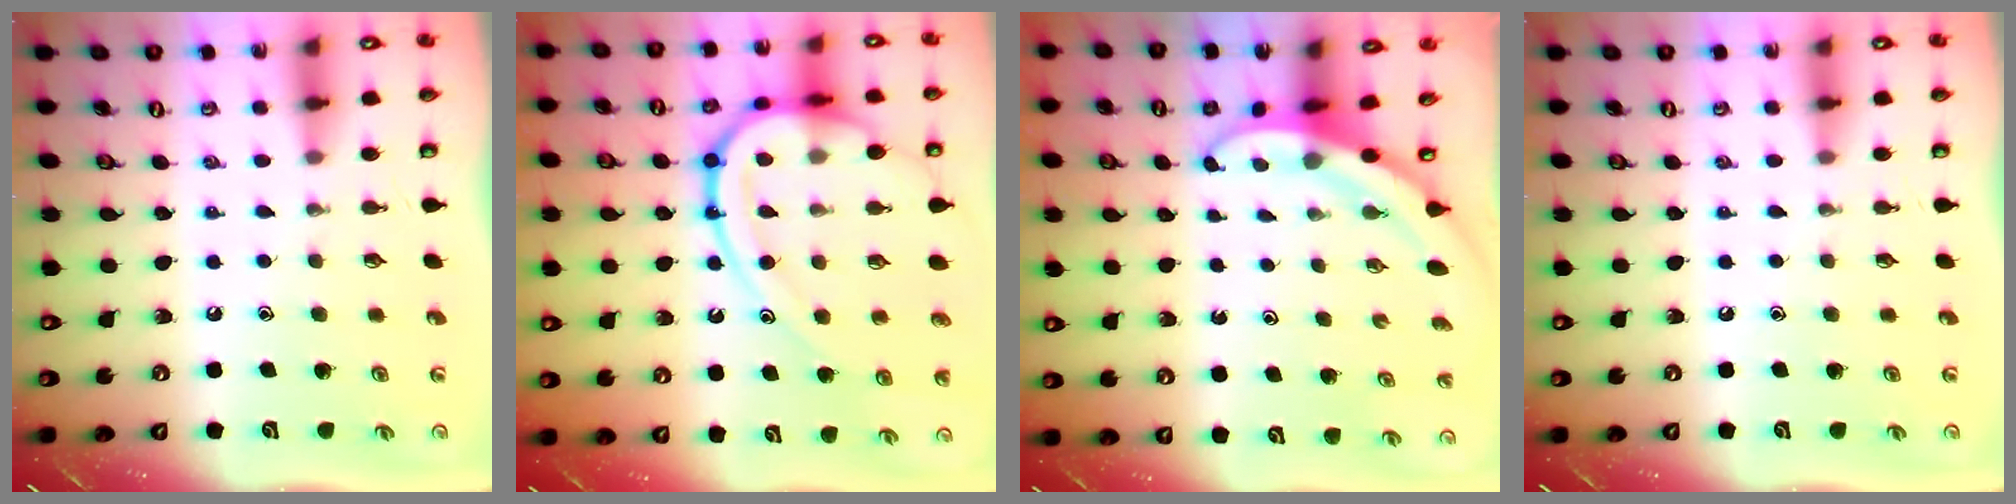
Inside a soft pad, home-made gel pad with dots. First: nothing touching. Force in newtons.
{"total": 18.9, "press": 18.8, "slide": 1.8}
{"total": 3.3, "press": 3.3, "slide": 0.1}
{"total": 0.0}